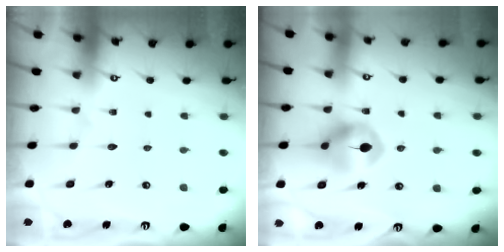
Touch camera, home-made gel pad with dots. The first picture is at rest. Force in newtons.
{"total": 8.3, "press": 8.3, "slide": 0.2}